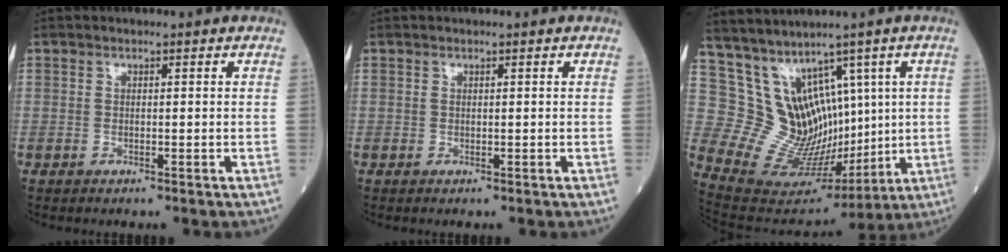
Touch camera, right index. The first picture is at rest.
{"total": 0.0}
{"total": 11.8, "force": [4.8, 8.5, 6.7], "torque": [-0.126, 0.039, 0.130]}